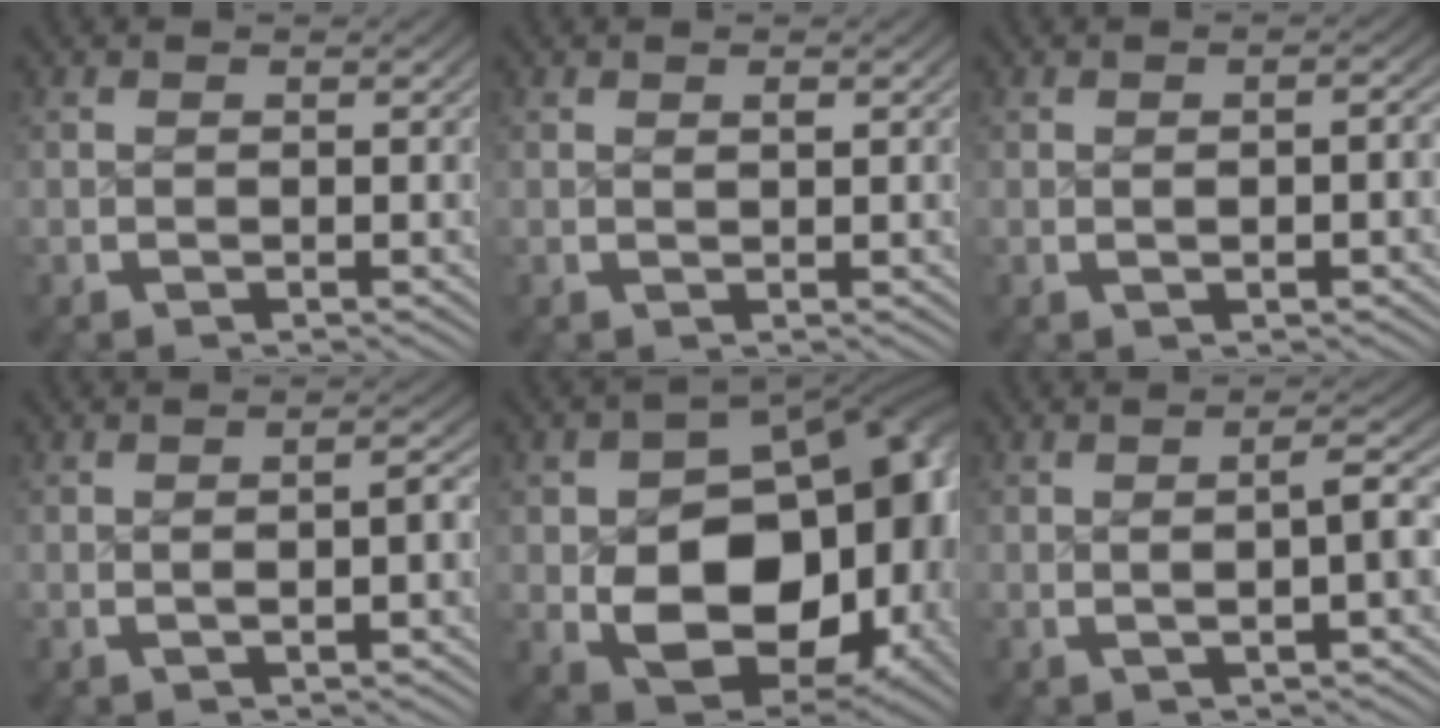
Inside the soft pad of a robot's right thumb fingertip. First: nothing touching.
{"total": 0.6, "force": [0.4, 0.1, 0.4], "torque": [-0.006, -0.001, 0.010]}
{"total": 1.6, "force": [-0.4, 0.6, 1.4], "torque": [-0.024, -0.002, -0.005]}
{"total": 2.2, "force": [-0.6, 0.6, 2.0], "torque": [-0.035, 0.002, -0.008]}
{"total": 20.7, "force": [-1.4, 13.4, 15.7], "torque": [-0.266, -0.068, 0.006]}
{"total": 3.4, "force": [-0.4, 0.7, 3.3], "torque": [-0.051, 0.003, -0.005]}